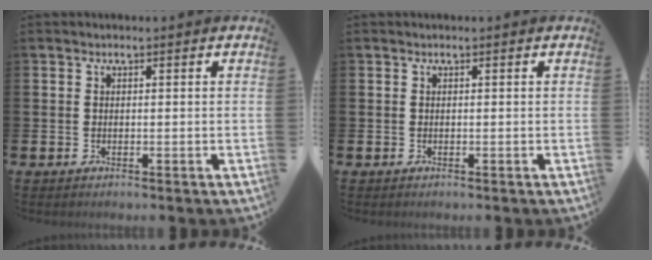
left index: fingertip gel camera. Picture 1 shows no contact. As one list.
[{"total": 0.0}]